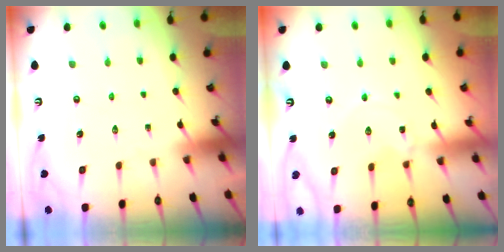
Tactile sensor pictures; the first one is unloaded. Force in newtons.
{"total": 1.8, "press": 1.7, "slide": 0.3}